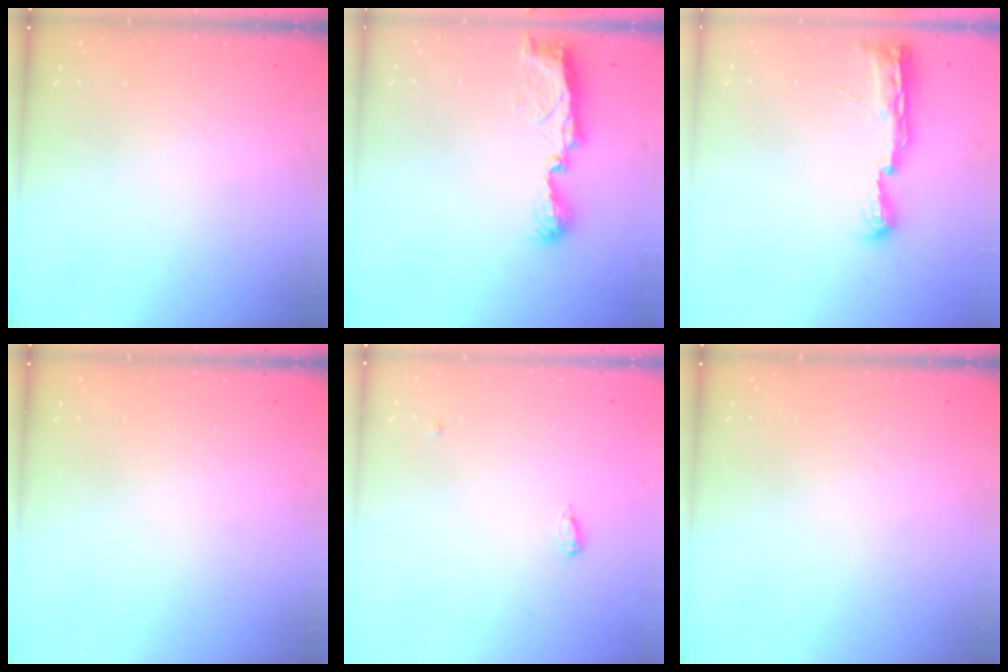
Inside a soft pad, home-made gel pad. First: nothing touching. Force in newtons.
{"total": 8.0, "press": 8.0, "slide": 0.1}
{"total": 9.3, "press": 9.3, "slide": 0.5}
{"total": 0.0}
{"total": 4.0, "press": 3.9, "slide": 0.7}
{"total": 0.0}